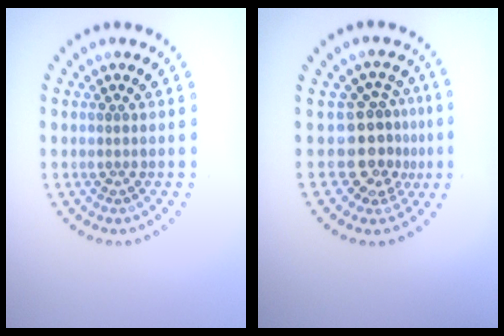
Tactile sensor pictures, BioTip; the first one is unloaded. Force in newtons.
{"total": 3.9, "press": 3.0, "slide": 2.5}